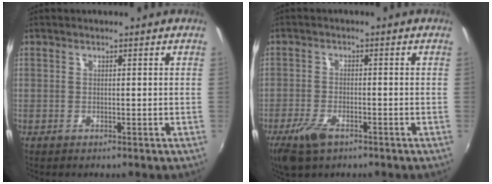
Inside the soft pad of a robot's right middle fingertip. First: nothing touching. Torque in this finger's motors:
{"motor_torque": [0.32, -0.27, 0.11, 0.08]}